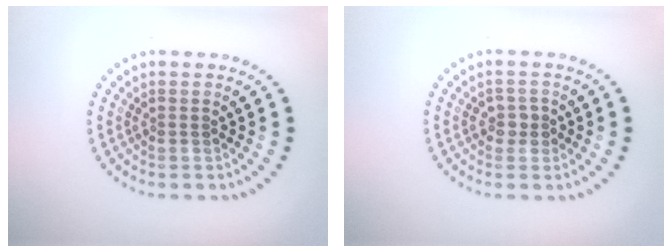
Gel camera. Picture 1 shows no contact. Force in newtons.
{"total": 1.5, "press": 1.4, "slide": 0.4}